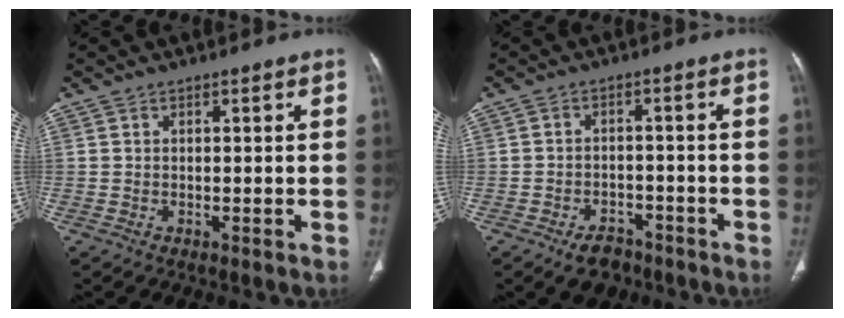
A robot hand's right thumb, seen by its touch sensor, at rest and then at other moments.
{"total": 5.8, "force": [-4.1, 3.4, 2.2], "torque": [-0.024, 0.023, -0.060]}